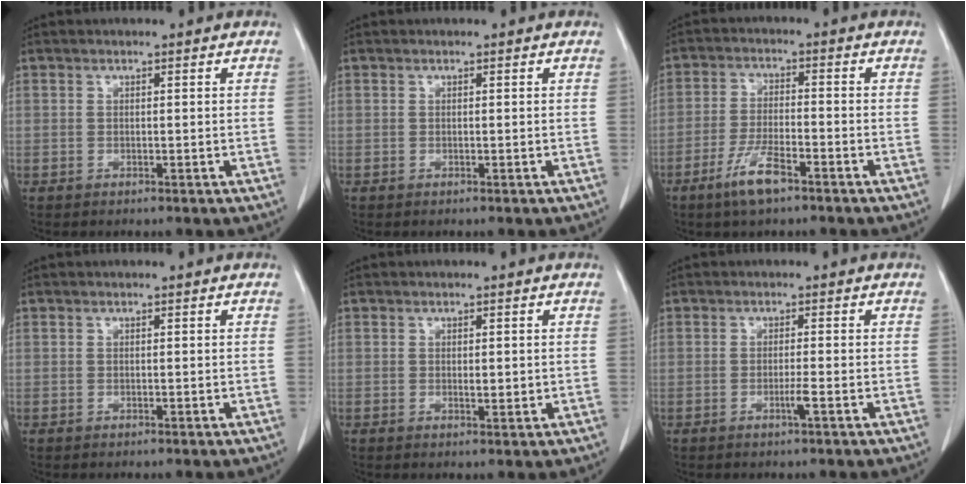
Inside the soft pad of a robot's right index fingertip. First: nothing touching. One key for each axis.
{"total": 0.0}
{"total": 6.4, "fx": -4.0, "fy": 1.1, "fz": 4.8, "tx": -0.098, "ty": -0.007, "tz": -0.071}
{"total": 0.0}
{"total": 1.3, "fx": 0.1, "fy": 0.6, "fz": 1.2, "tx": -0.018, "ty": -0.004, "tz": 0.004}
{"total": 1.6, "fx": -0.7, "fy": -0.3, "fz": 1.4, "tx": -0.029, "ty": -0.003, "tz": -0.014}